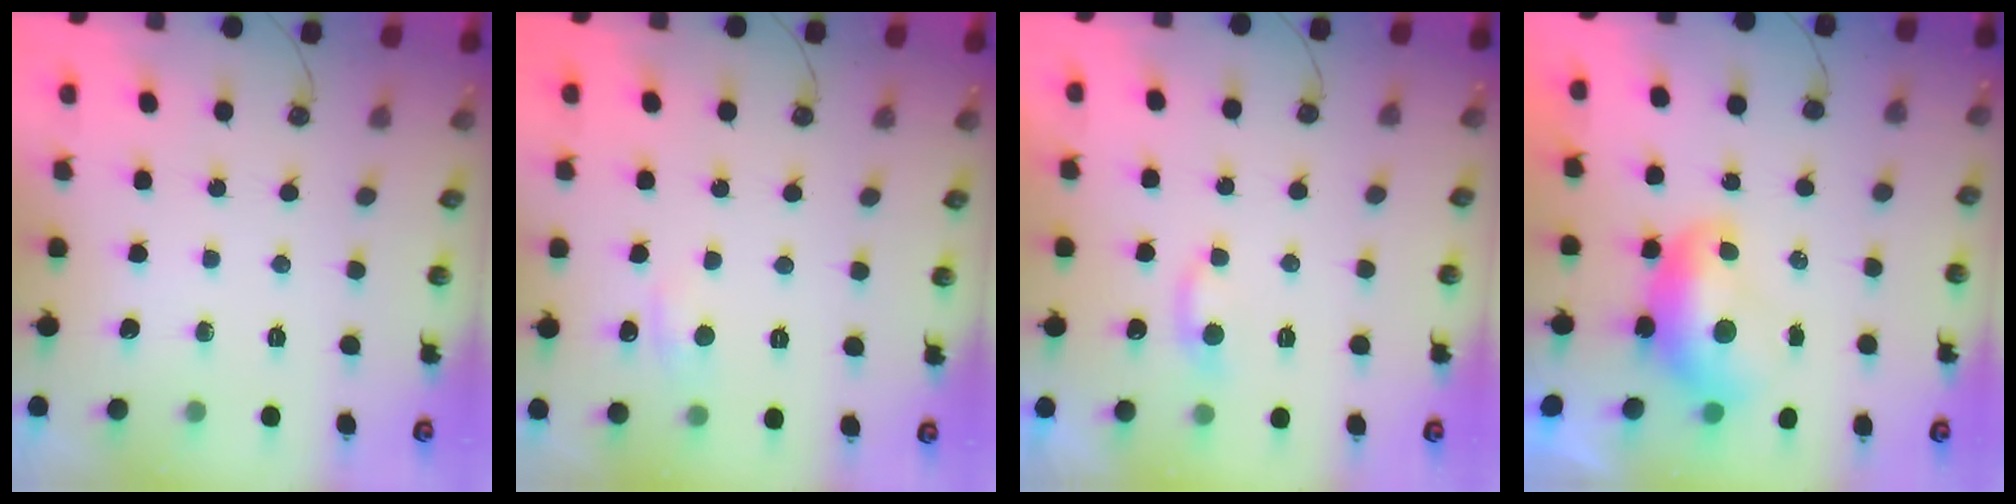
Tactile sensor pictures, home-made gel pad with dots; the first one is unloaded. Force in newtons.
{"total": 0.9, "press": 0.7, "slide": 0.5}
{"total": 2.2, "press": 2.2, "slide": 0.5}
{"total": 1.6, "press": 1.6, "slide": 0.4}